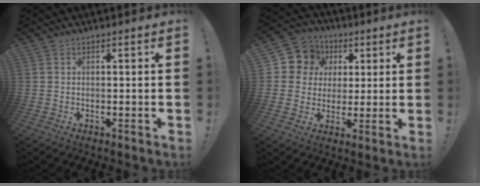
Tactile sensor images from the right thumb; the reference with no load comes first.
{"total": 9.5, "force": [2.6, 8.9, 2.3], "torque": [-0.031, -0.010, 0.056]}